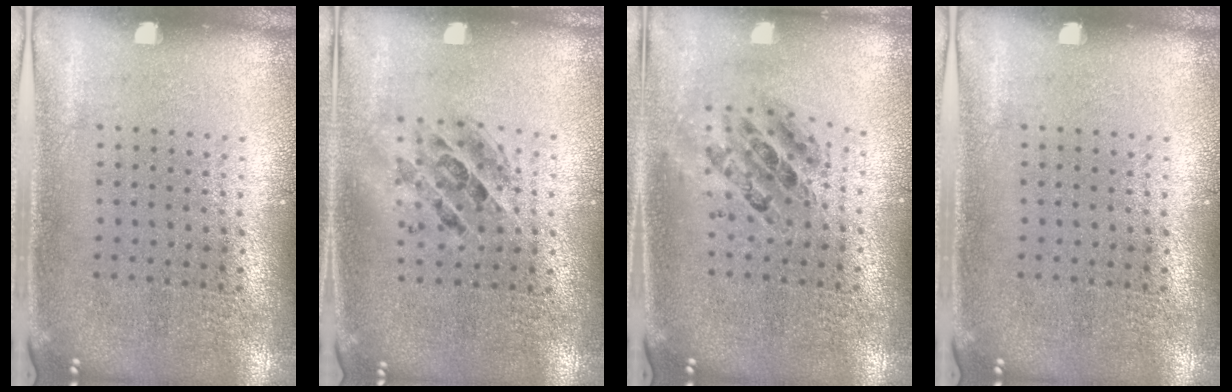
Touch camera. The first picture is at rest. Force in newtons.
{"total": 1.4, "press": 1.2, "slide": 0.7}
{"total": 0.7, "press": 0.7, "slide": 0.0}
{"total": 0.0}